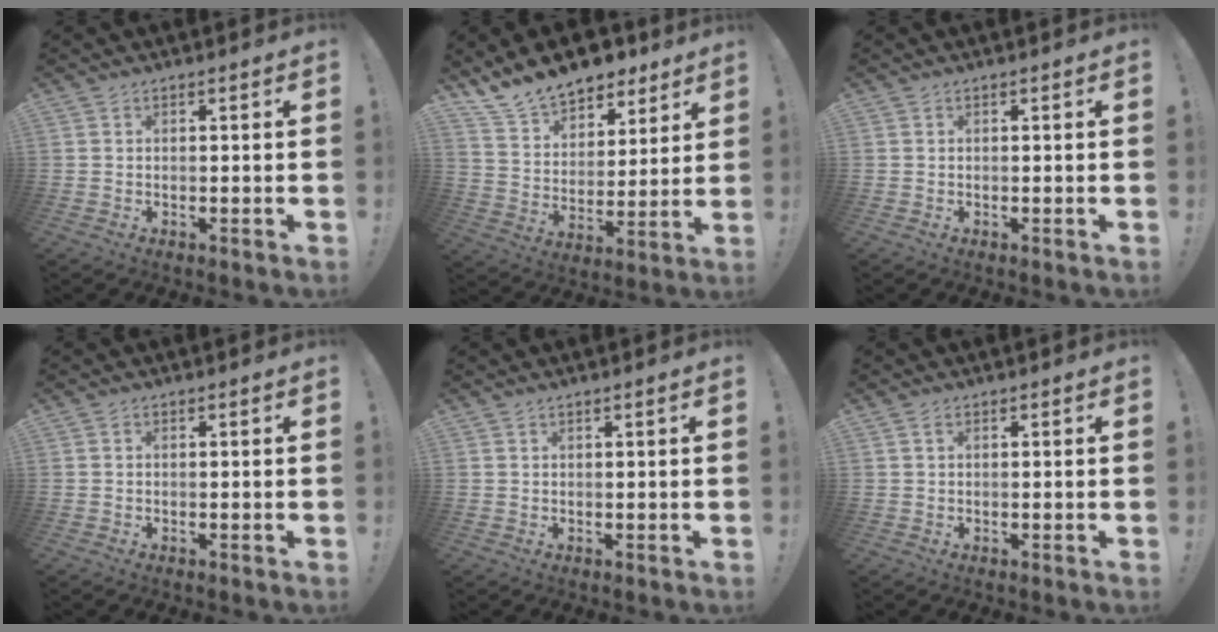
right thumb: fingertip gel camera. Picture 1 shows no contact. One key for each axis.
{"total": 14.7, "fx": 12.3, "fy": 7.0, "fz": 4.1, "tx": -0.092, "ty": -0.088, "tz": 0.230}
{"total": 0.0}
{"total": 0.0}
{"total": 0.8, "fx": 0.6, "fy": -0.2, "fz": 0.5, "tx": -0.019, "ty": 0.003, "tz": 0.012}
{"total": 1.2, "fx": 0.6, "fy": 0.4, "fz": 0.9, "tx": -0.025, "ty": 0.004, "tz": 0.012}